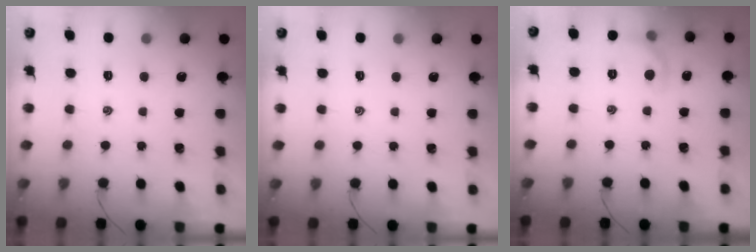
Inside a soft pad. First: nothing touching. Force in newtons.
{"total": 1.1, "press": 0.9, "slide": 0.5}
{"total": 6.9, "press": 6.8, "slide": 1.3}